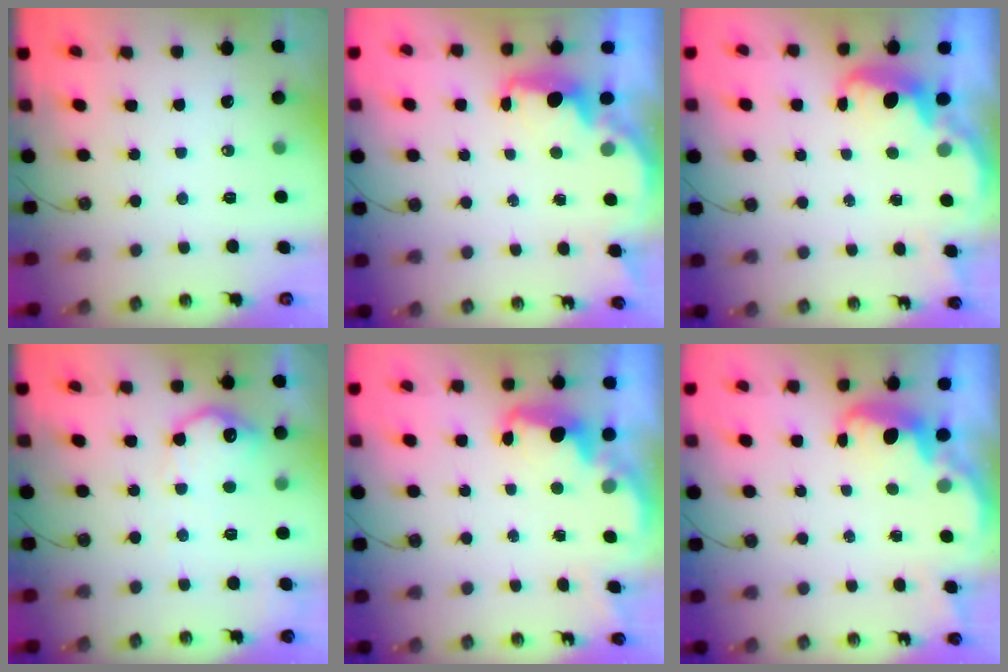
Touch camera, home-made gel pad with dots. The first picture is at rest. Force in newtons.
{"total": 2.5, "press": 2.4, "slide": 0.8}
{"total": 2.7, "press": 2.6, "slide": 0.6}
{"total": 12.3, "press": 12.3, "slide": 0.8}
{"total": 2.6, "press": 2.5, "slide": 0.5}
{"total": 2.6, "press": 2.6, "slide": 0.6}